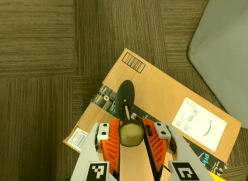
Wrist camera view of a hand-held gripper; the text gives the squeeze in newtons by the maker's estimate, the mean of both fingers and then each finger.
{"total": 11.0, "left": 11.9, "right": 10.1}